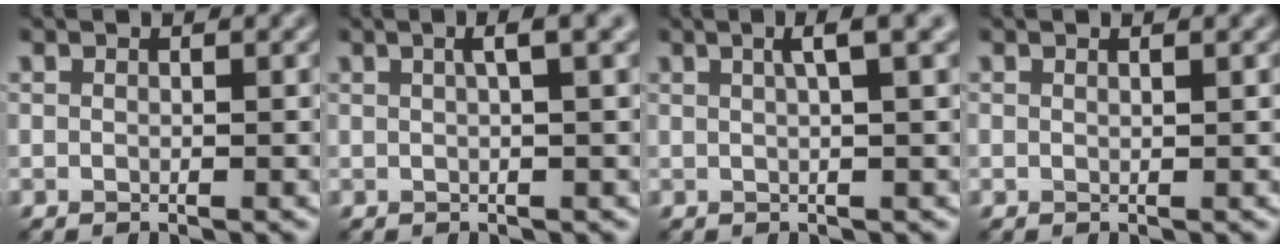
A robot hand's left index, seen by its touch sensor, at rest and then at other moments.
{"total": 3.1, "force": [1.1, 0.8, 2.8], "torque": [-0.031, 0.011, 0.010]}
{"total": 3.5, "force": [1.4, 0.8, 3.1], "torque": [-0.035, 0.010, 0.017]}
{"total": 0.6, "force": [0.4, 0.1, 0.4], "torque": [-0.005, 0.001, 0.004]}